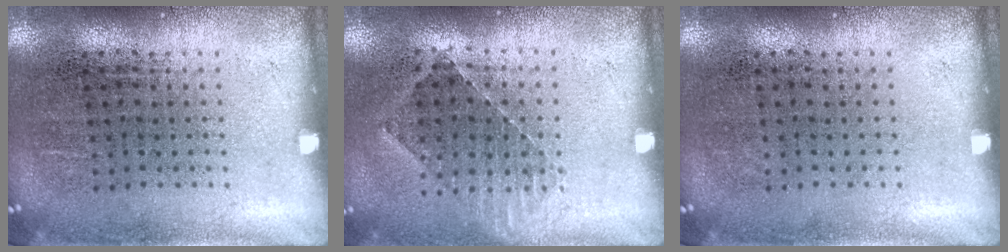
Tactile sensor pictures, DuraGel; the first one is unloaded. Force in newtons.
{"total": 0.9, "press": 0.9, "slide": 0.2}
{"total": 0.0}